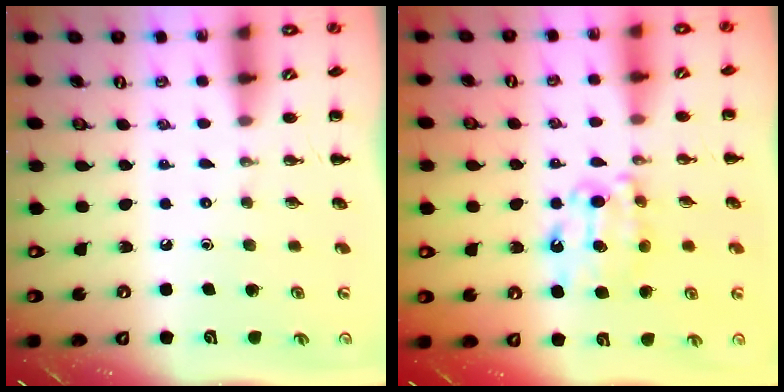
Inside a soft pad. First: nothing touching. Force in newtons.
{"total": 9.2, "press": 9.1, "slide": 1.0}